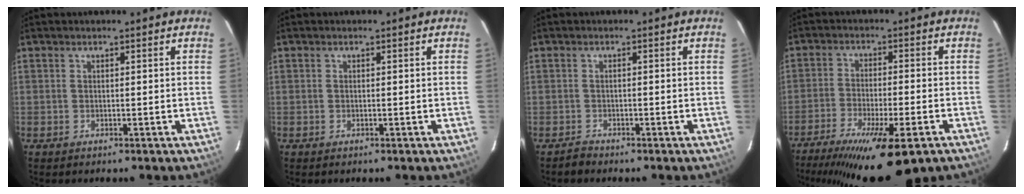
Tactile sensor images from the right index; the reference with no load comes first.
{"total": 0.0}
{"total": 1.4, "force": [-1.2, 0.6, -0.3], "torque": [0.001, 0.006, -0.024]}
{"total": 19.2, "force": [-13.5, 3.8, 13.1], "torque": [-0.250, -0.065, -0.211]}